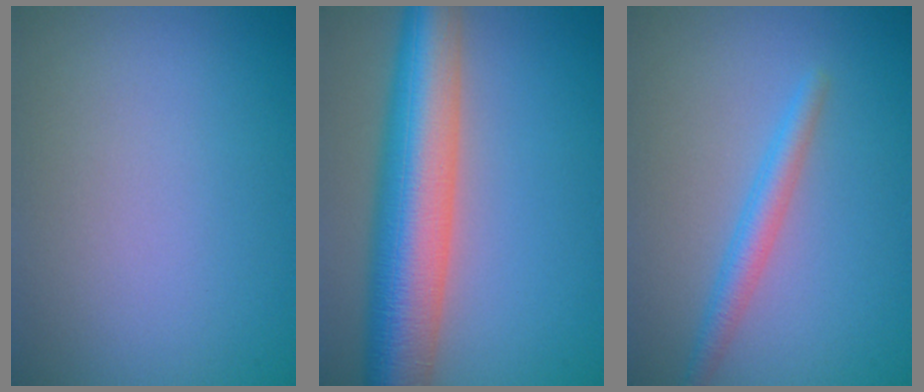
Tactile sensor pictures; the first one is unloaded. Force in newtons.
{"total": 11.0, "press": 11.0, "slide": 0.3}
{"total": 2.4, "press": 2.4, "slide": 0.0}